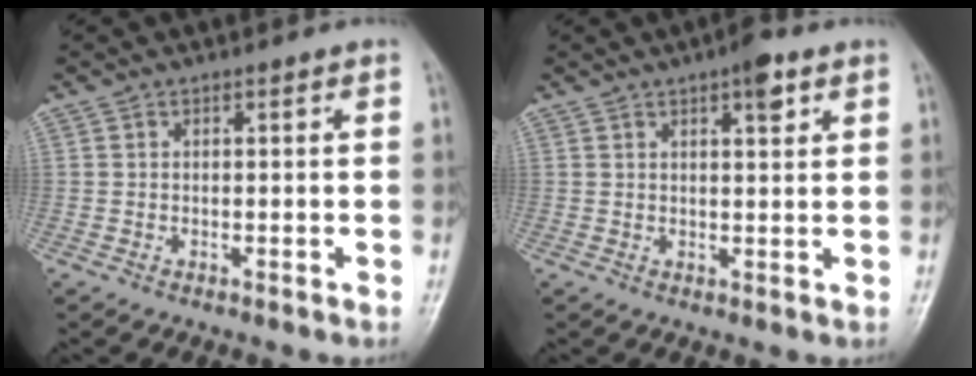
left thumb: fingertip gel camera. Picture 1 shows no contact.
{"total": 4.5, "force": [2.5, 1.4, 3.4], "torque": [-0.040, -0.009, 0.034]}